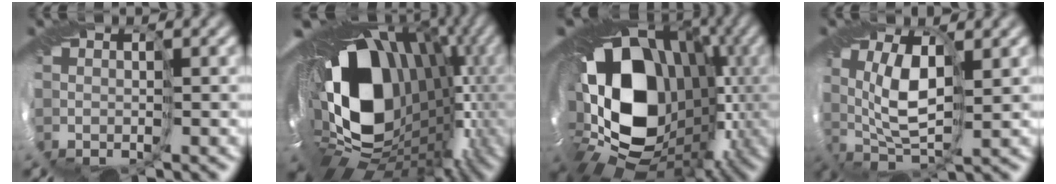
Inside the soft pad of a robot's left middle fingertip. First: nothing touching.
{"total": 21.4, "force": [1.7, 14.3, 15.9], "torque": [-0.284, -0.046, 0.030]}
{"total": 21.0, "force": [-0.4, 15.7, 13.9], "torque": [-0.240, -0.030, 0.004]}
{"total": 6.4, "force": [0.8, 3.4, 5.3], "torque": [-0.127, 0.000, 0.012]}